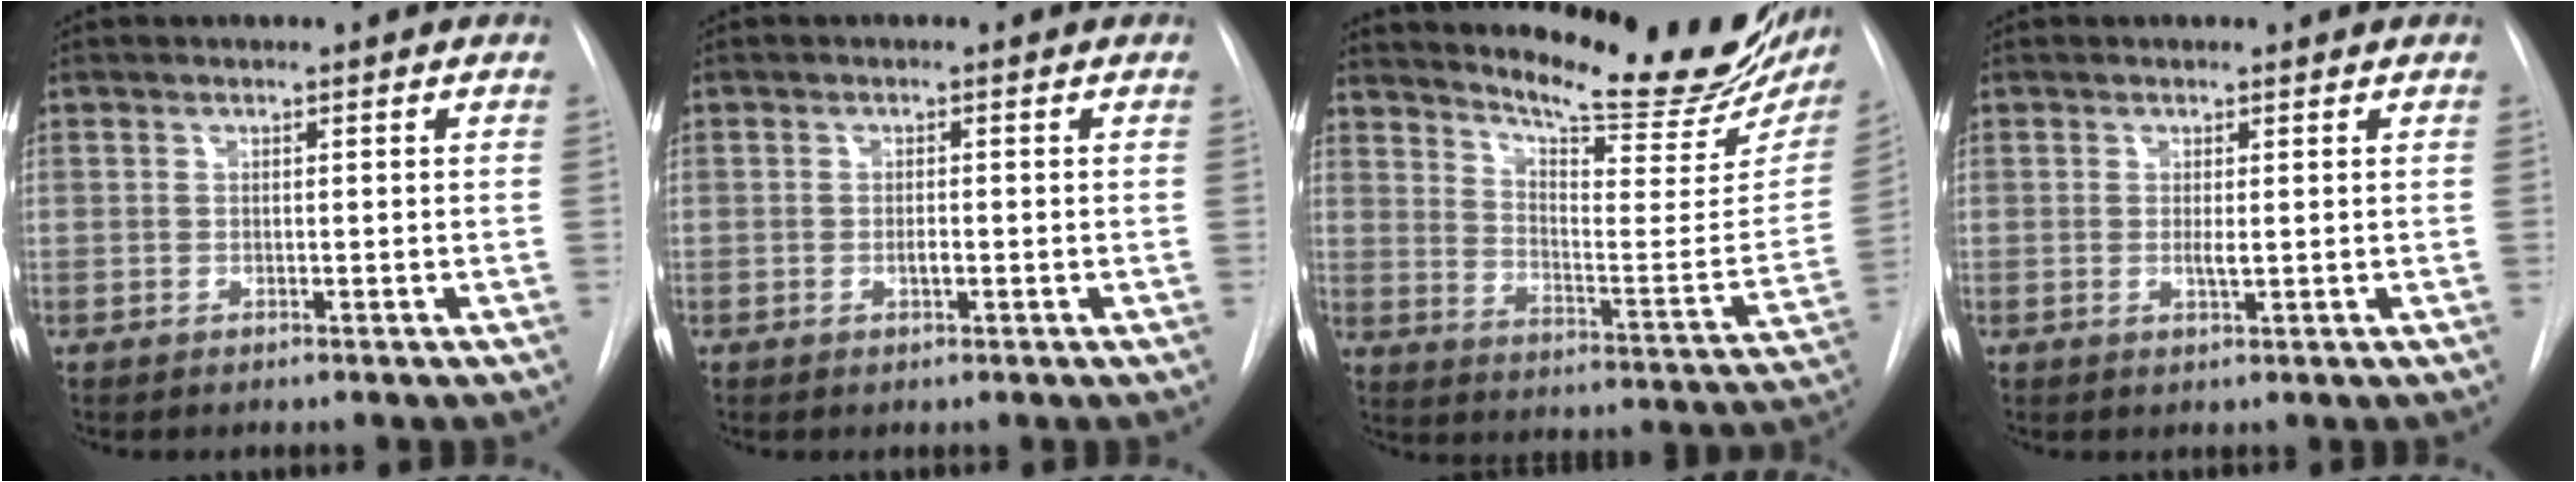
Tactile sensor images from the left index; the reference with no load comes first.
{"total": 1.1, "force": [-0.6, 0.3, 0.9], "torque": [-0.018, -0.004, -0.010]}
{"total": 24.2, "force": [20.8, 4.2, 11.5], "torque": [-0.175, -0.076, 0.268]}
{"total": 1.0, "force": [-0.1, 0.1, 1.0], "torque": [-0.025, -0.007, 0.000]}